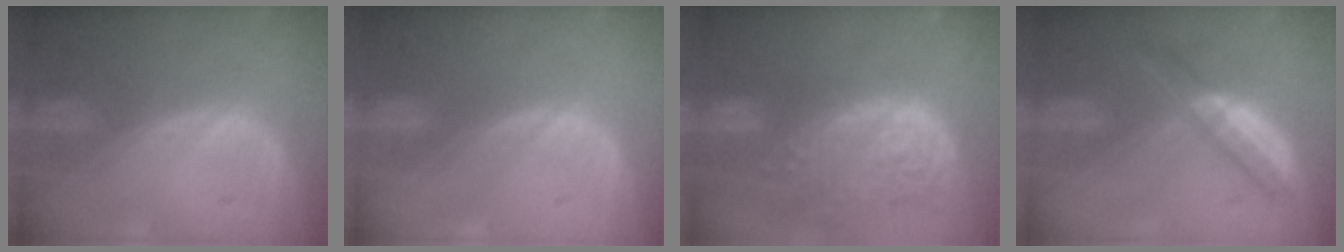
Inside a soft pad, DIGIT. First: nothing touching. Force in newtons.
{"total": 0.0}
{"total": 14.7, "press": 12.1, "slide": 8.4}
{"total": 5.0, "press": 4.9, "slide": 1.3}